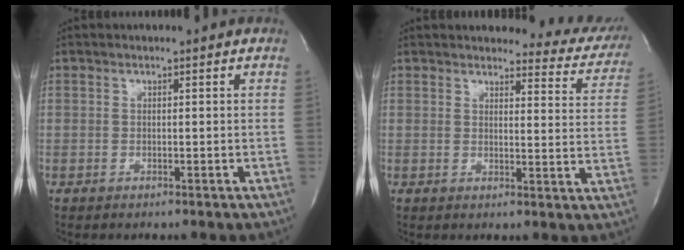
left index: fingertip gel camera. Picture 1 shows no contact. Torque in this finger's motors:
{"motor_torque": [0.73, -0.75, 0.48, 0.05]}